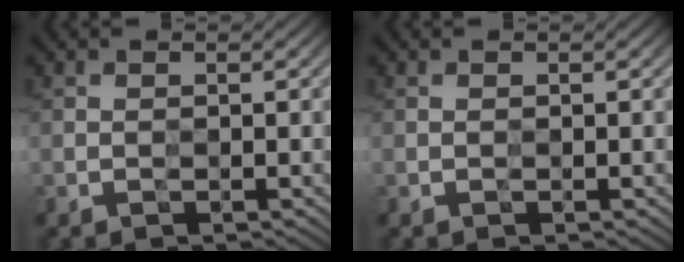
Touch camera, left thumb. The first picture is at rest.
{"total": 0.0}